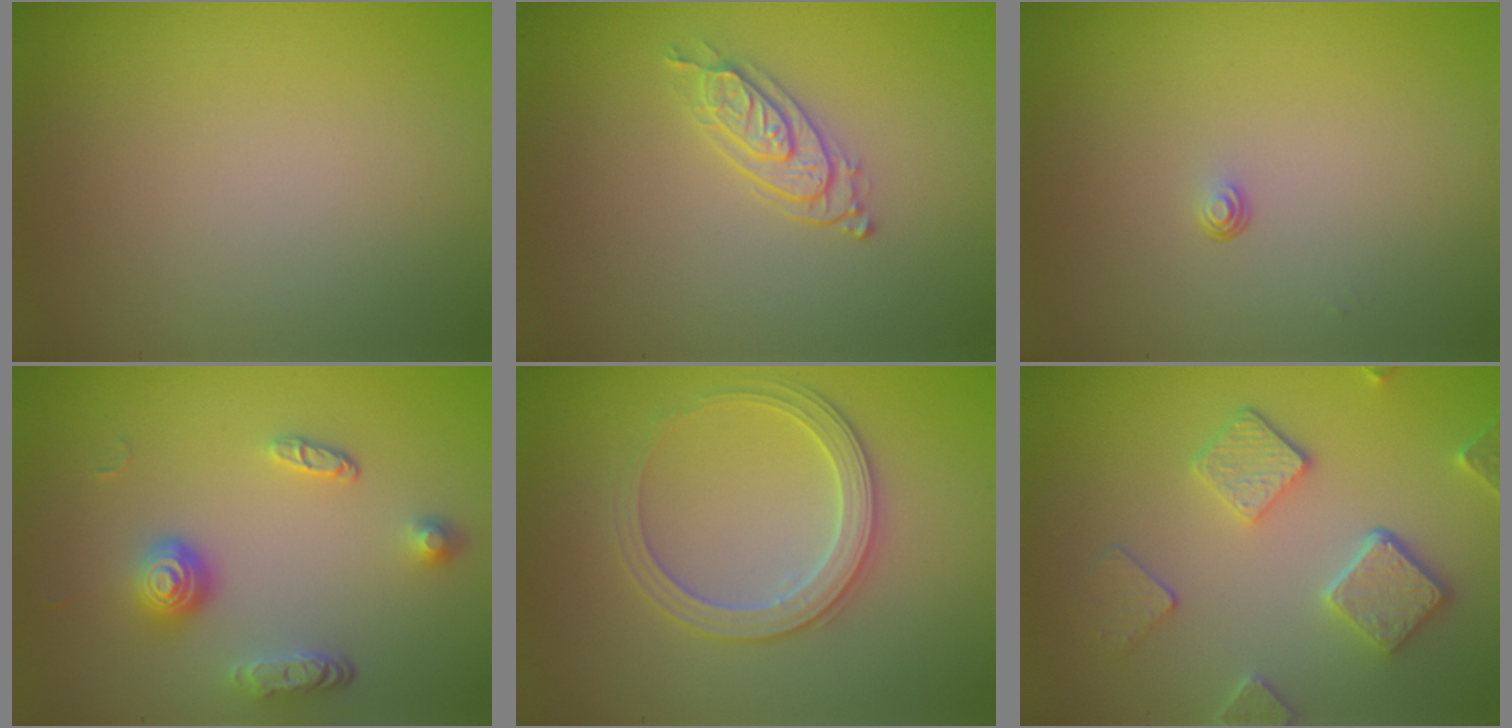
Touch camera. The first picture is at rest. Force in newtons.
{"total": 2.3, "press": 2.0, "slide": 1.1}
{"total": 0.6, "press": 0.3, "slide": 0.5}
{"total": 3.7, "press": 2.9, "slide": 2.2}
{"total": 2.9, "press": 2.9, "slide": 0.3}
{"total": 4.9, "press": 3.9, "slide": 3.1}